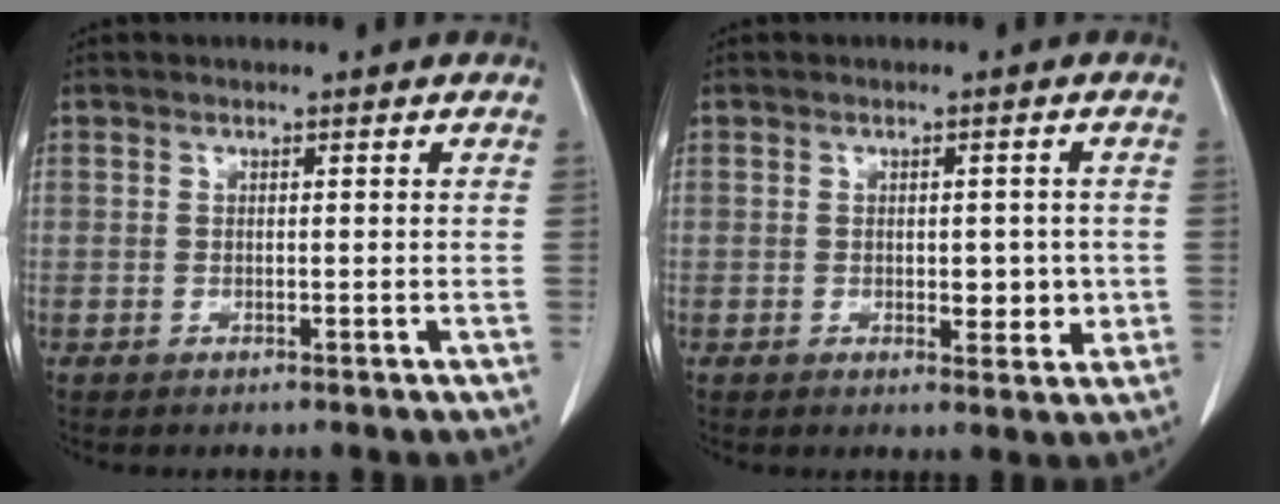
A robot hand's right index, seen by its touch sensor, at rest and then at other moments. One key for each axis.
{"total": 4.2, "fx": -0.5, "fy": 2.2, "fz": 3.6, "tx": -0.040, "ty": -0.002, "tz": 0.000}